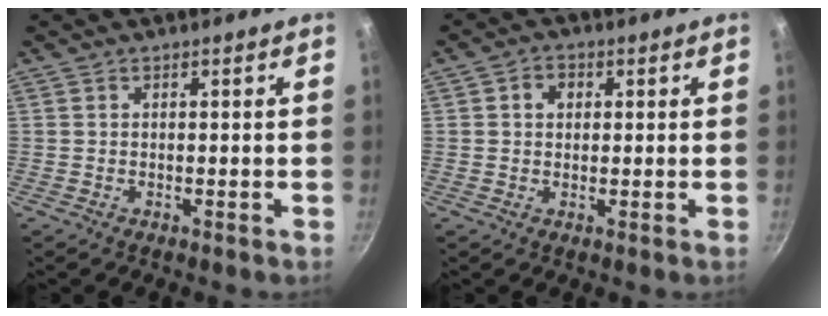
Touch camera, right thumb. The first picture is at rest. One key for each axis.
{"total": 3.4, "fx": 0.9, "fy": 2.8, "fz": 1.8, "tx": -0.011, "ty": 0.005, "tz": 0.011}